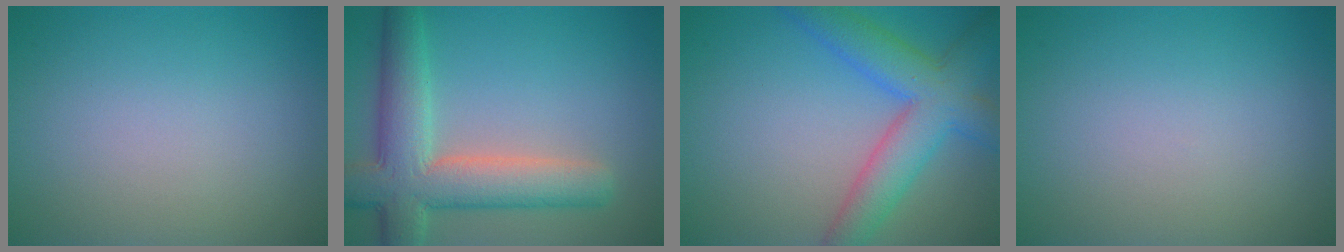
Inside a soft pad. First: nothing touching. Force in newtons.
{"total": 8.0, "press": 7.9, "slide": 0.8}
{"total": 6.8, "press": 6.8, "slide": 0.2}
{"total": 0.0}